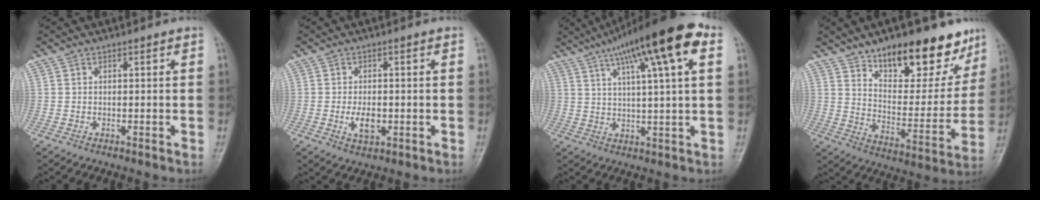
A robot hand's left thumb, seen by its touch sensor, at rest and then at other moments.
{"total": 4.2, "force": [-0.8, 2.4, 3.4], "torque": [-0.058, -0.003, -0.011]}
{"total": 17.0, "force": [7.9, 3.2, 14.8], "torque": [-0.234, 0.017, 0.117]}
{"total": 20.1, "force": [13.6, 8.8, 12.0], "torque": [-0.114, -0.077, 0.209]}